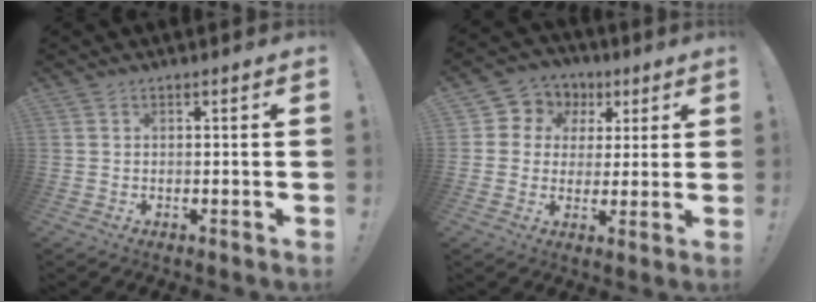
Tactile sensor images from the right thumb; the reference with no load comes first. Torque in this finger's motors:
{"motor_torque": [0.23, 0.19, 0.00, 0.11, 0.06]}